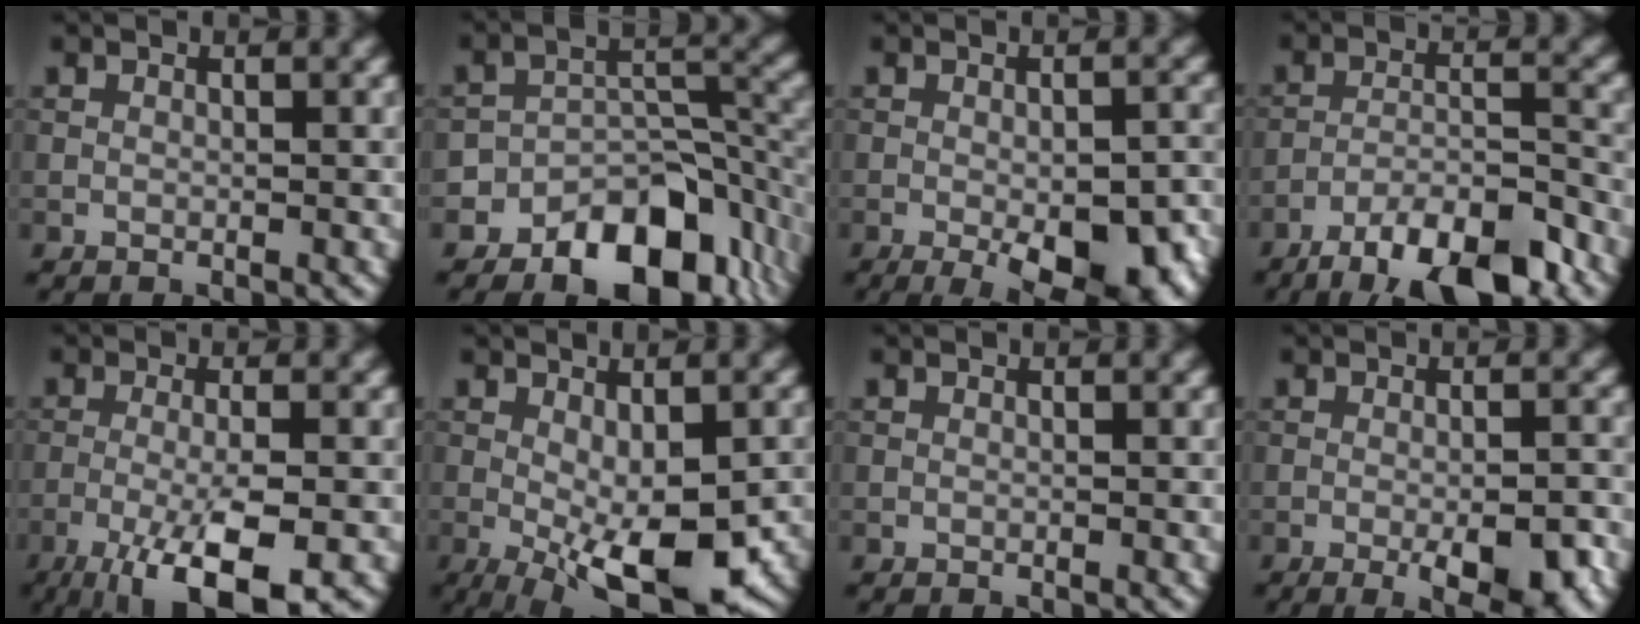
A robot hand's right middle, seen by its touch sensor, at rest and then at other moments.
{"total": 10.1, "force": [-6.0, 6.1, 5.4], "torque": [-0.056, -0.008, -0.096]}
{"total": 9.6, "force": [-3.8, 3.8, 8.0], "torque": [-0.101, -0.012, -0.041]}
{"total": 9.9, "force": [-7.4, 2.7, 5.9], "torque": [-0.088, 0.003, -0.125]}
{"total": 8.4, "force": [-4.1, 2.1, 7.0], "torque": [-0.116, -0.006, -0.070]}
{"total": 10.3, "force": [-3.3, 3.6, 9.0], "torque": [-0.157, -0.023, -0.041]}
{"total": 0.0}
{"total": 5.3, "force": [-2.1, 1.3, 4.6], "torque": [-0.073, -0.007, -0.026]}